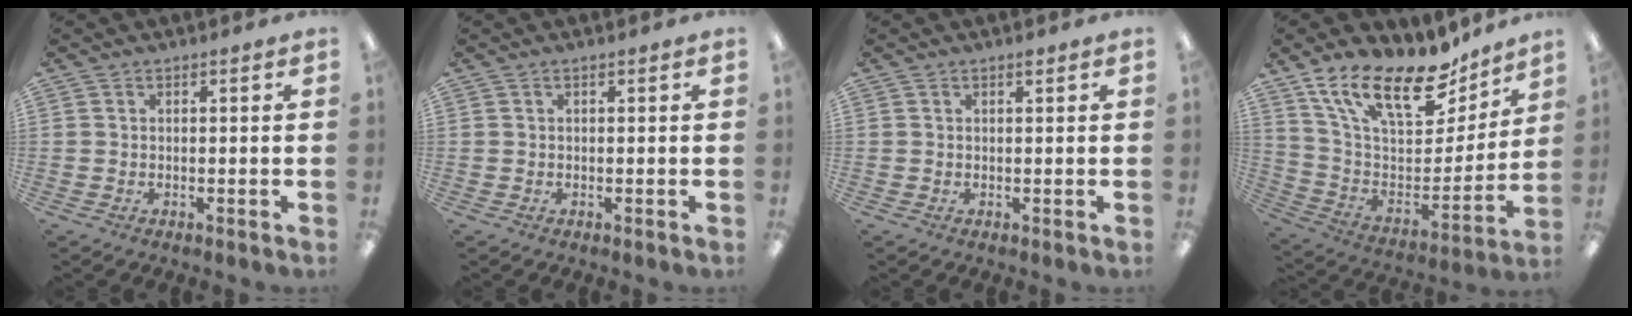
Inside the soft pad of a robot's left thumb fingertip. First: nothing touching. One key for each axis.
{"total": 0.0}
{"total": 0.8, "fx": 0.6, "fy": 0.1, "fz": 0.5, "tx": -0.011, "ty": 0.001, "tz": 0.010}
{"total": 22.2, "fx": 15.4, "fy": 9.3, "fz": 13.0, "tx": -0.219, "ty": -0.097, "tz": 0.272}